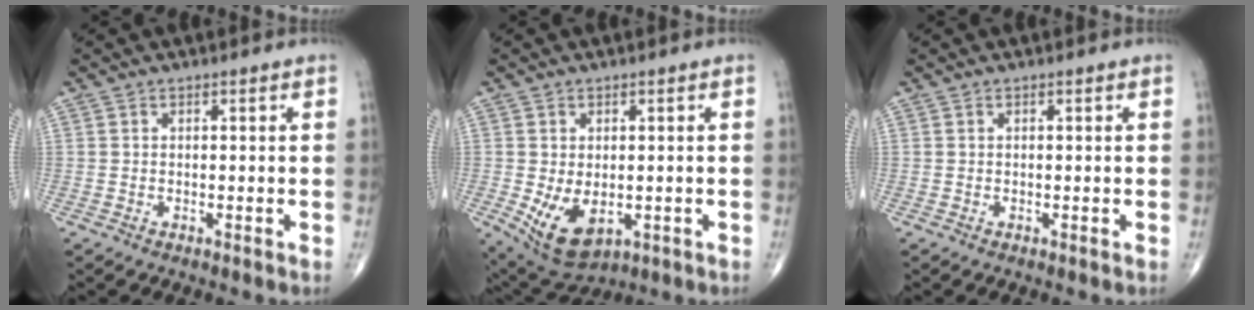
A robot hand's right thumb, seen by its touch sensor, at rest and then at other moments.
{"total": 8.8, "force": [-1.7, 5.3, 6.8], "torque": [-0.111, -0.015, -0.011]}
{"total": 0.0}